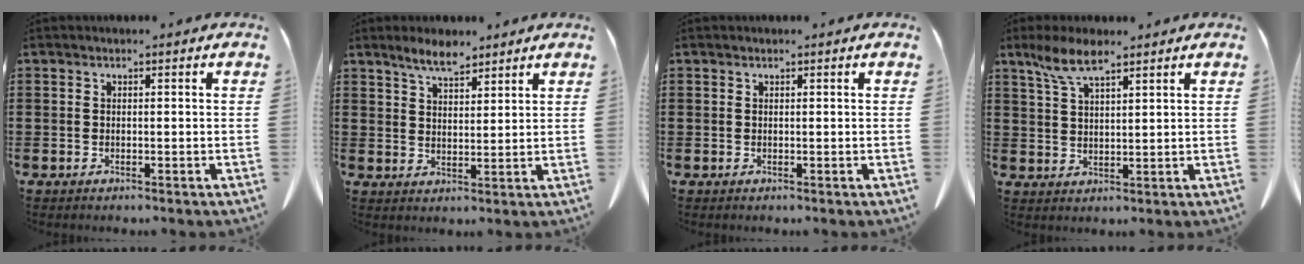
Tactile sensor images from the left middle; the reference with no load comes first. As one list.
[{"total": 5.1, "force": [4.2, 1.5, 2.3], "torque": [-0.055, -0.006, 0.079]}, {"total": 0.0}, {"total": 5.8, "force": [3.9, 1.4, 4.1], "torque": [-0.088, -0.002, 0.071]}]